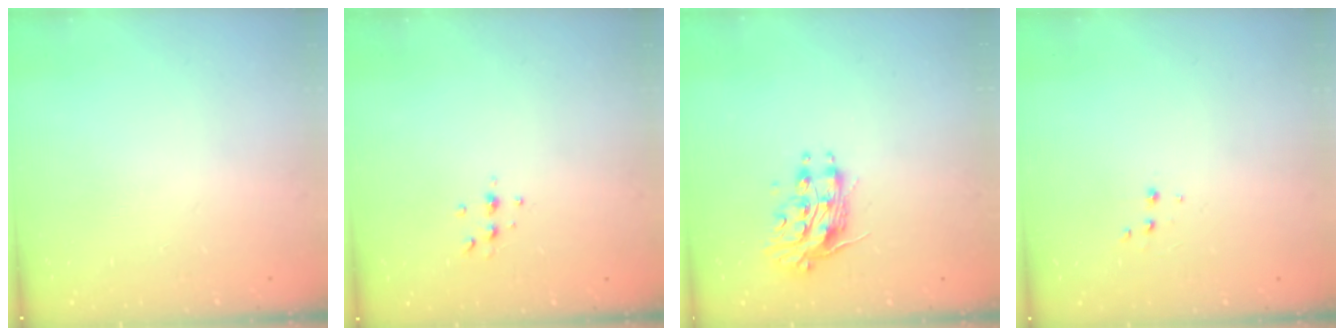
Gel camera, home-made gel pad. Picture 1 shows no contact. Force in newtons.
{"total": 4.3, "press": 4.2, "slide": 1.1}
{"total": 10.9, "press": 10.9, "slide": 0.5}
{"total": 1.9, "press": 1.9, "slide": 0.2}